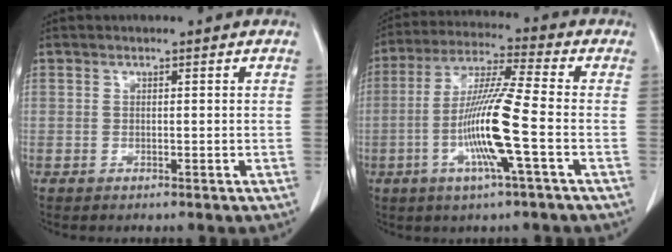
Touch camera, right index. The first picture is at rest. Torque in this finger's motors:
{"motor_torque": [2.14, 0.00, 1.06, 0.21]}